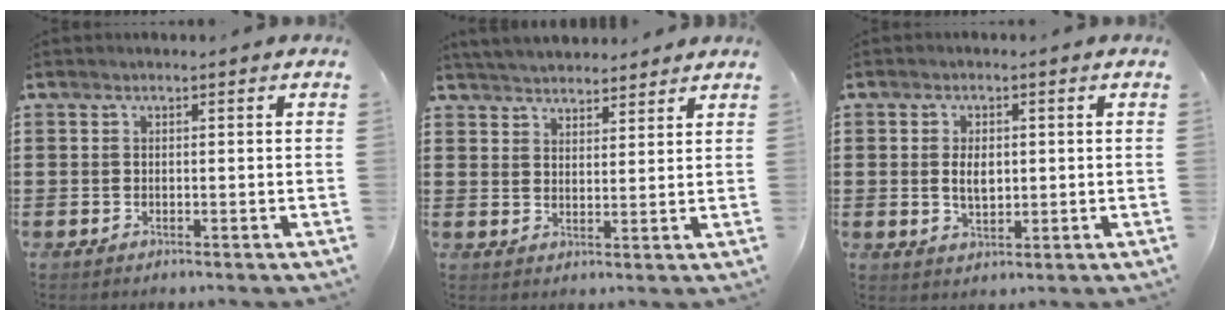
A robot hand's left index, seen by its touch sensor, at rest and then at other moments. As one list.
[{"total": 3.8, "force": [3.7, 0.4, 0.2], "torque": [-0.016, -0.012, 0.070]}, {"total": 3.5, "force": [0.2, 2.0, 2.8], "torque": [-0.050, 0.004, 0.001]}]